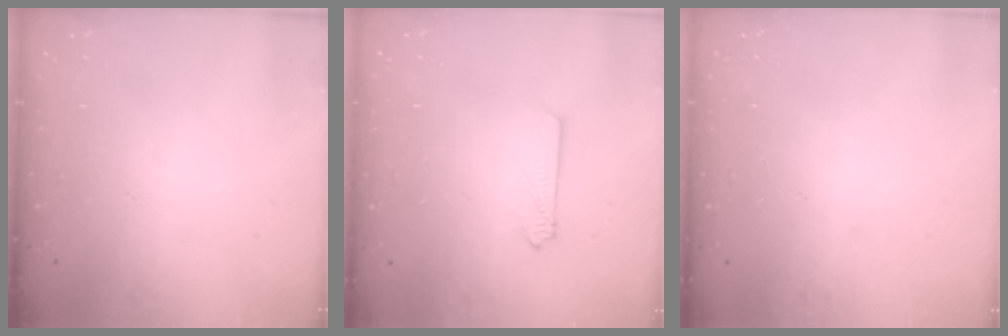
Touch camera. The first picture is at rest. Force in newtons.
{"total": 2.7, "press": 2.7, "slide": 0.3}
{"total": 0.0}